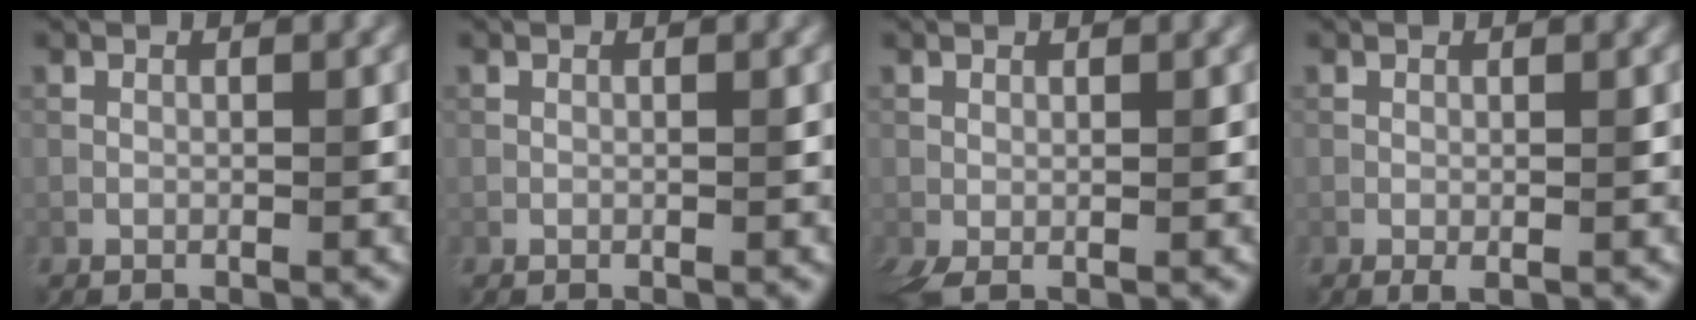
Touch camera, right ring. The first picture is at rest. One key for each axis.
{"total": 0.0}
{"total": 1.6, "fx": 0.1, "fy": 0.6, "fz": 1.5, "tx": -0.034, "ty": -0.001, "tz": 0.001}
{"total": 0.7, "fx": -0.1, "fy": 0.2, "fz": 0.7, "tx": -0.011, "ty": -0.003, "tz": 0.001}